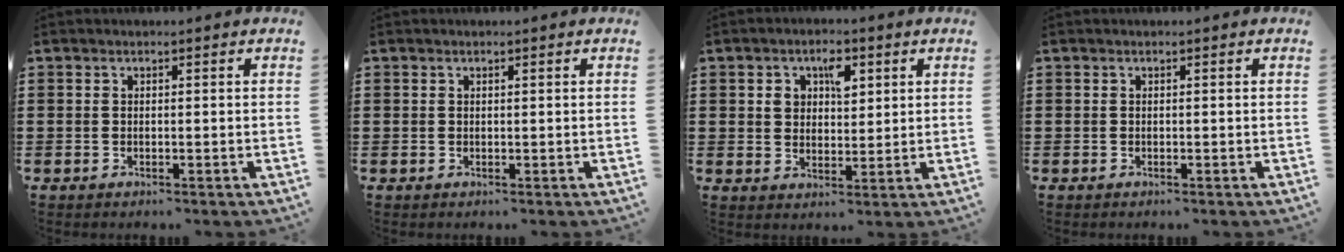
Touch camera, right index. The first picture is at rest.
{"total": 0.5, "force": [0.3, 0.4, 0.0], "torque": [0.000, 0.004, 0.005]}
{"total": 4.3, "force": [1.9, 2.8, 2.8], "torque": [-0.048, 0.009, 0.028]}
{"total": 0.0}